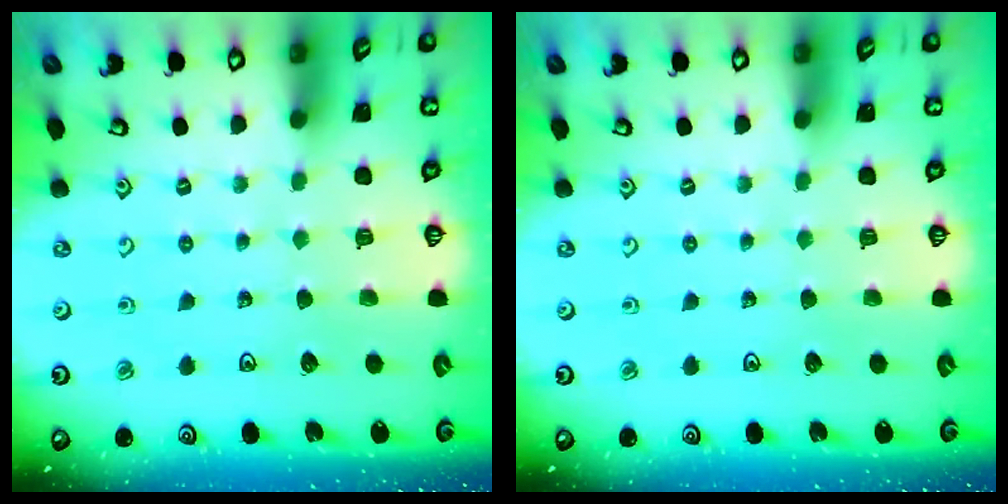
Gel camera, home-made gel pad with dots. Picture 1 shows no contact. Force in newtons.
{"total": 0.0}